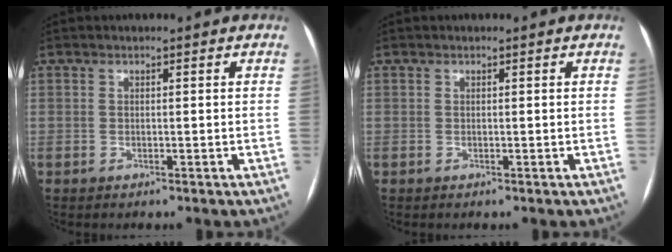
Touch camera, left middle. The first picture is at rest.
{"total": 0.0}